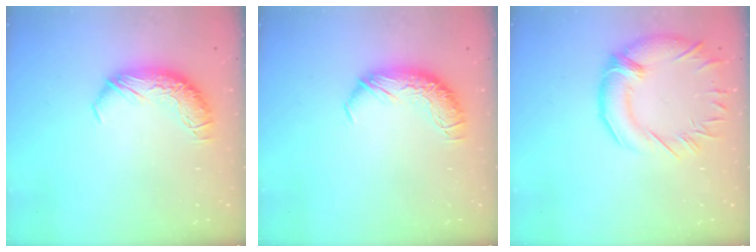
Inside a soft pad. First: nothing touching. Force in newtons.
{"total": 0.0}
{"total": 5.0, "press": 4.3, "slide": 2.4}